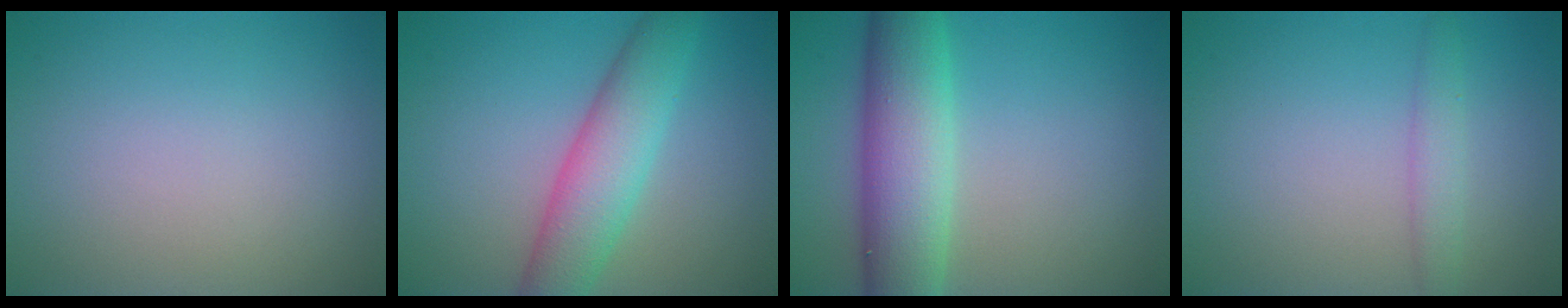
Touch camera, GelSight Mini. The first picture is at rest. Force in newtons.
{"total": 5.7, "press": 5.7, "slide": 0.1}
{"total": 7.9, "press": 7.8, "slide": 0.5}
{"total": 1.8, "press": 1.8, "slide": 0.1}